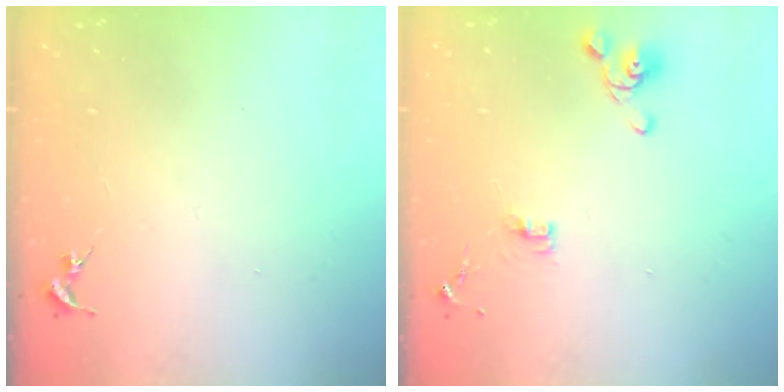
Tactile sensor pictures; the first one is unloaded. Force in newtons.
{"total": 7.7, "press": 7.3, "slide": 2.3}